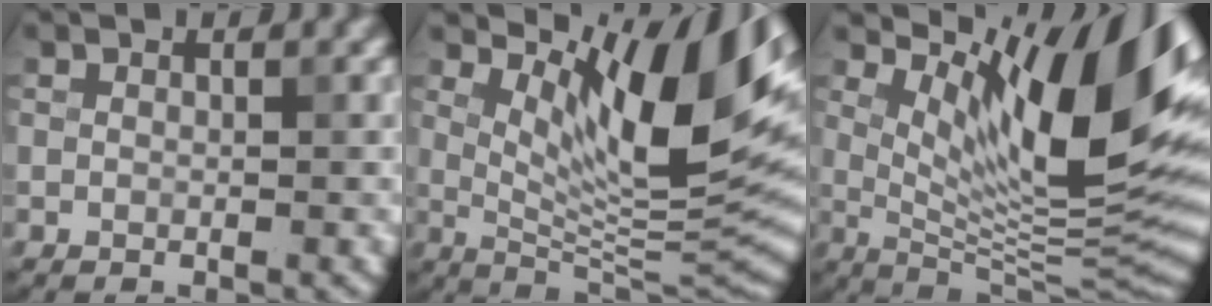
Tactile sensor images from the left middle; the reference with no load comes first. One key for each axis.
{"total": 12.4, "fx": 5.3, "fy": 4.0, "fz": 10.5, "tx": -0.155, "ty": -0.002, "tz": 0.105}
{"total": 13.7, "fx": 5.8, "fy": 4.3, "fz": 11.7, "tx": -0.173, "ty": 0.001, "tz": 0.111}